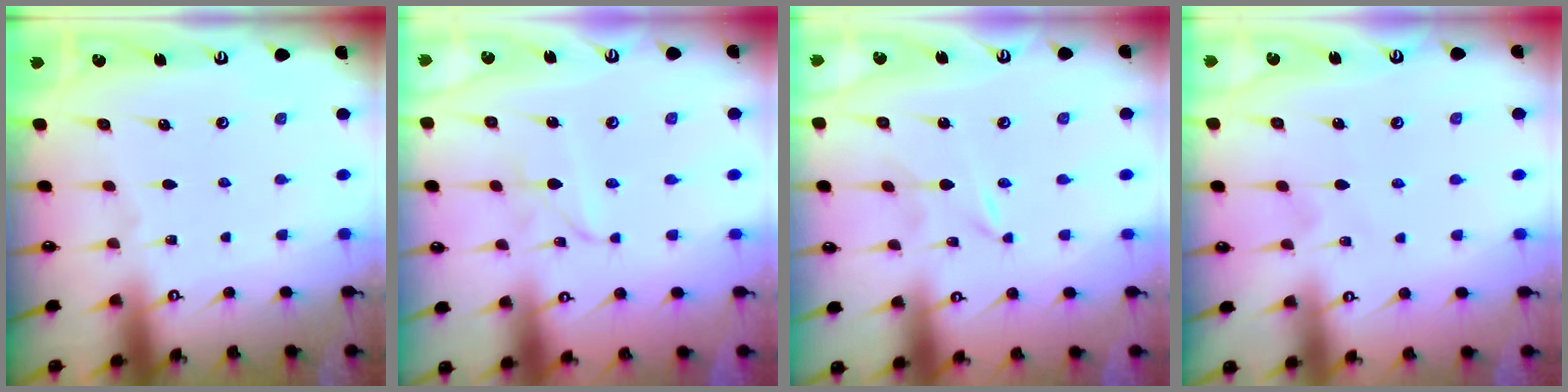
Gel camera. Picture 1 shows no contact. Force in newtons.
{"total": 2.6, "press": 2.6, "slide": 0.2}
{"total": 0.0}
{"total": 3.4, "press": 3.4, "slide": 0.3}